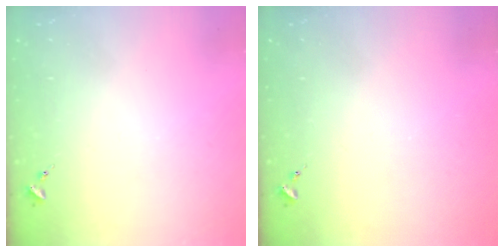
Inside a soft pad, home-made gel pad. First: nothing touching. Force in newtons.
{"total": 0.0}